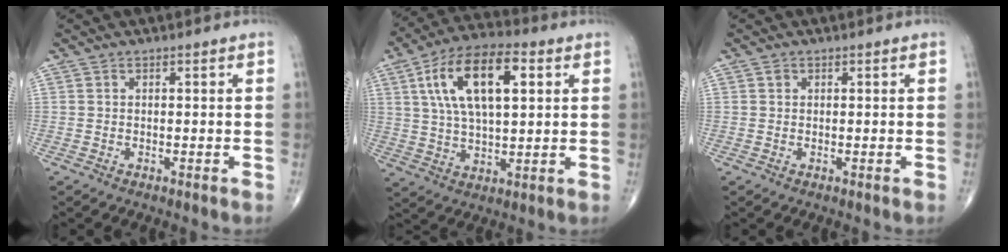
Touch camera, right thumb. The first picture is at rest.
{"total": 16.6, "force": [5.1, 7.5, 13.9], "torque": [-0.243, 0.007, 0.087]}
{"total": 0.7, "force": [0.2, 0.6, 0.2], "torque": [-0.001, 0.000, 0.004]}